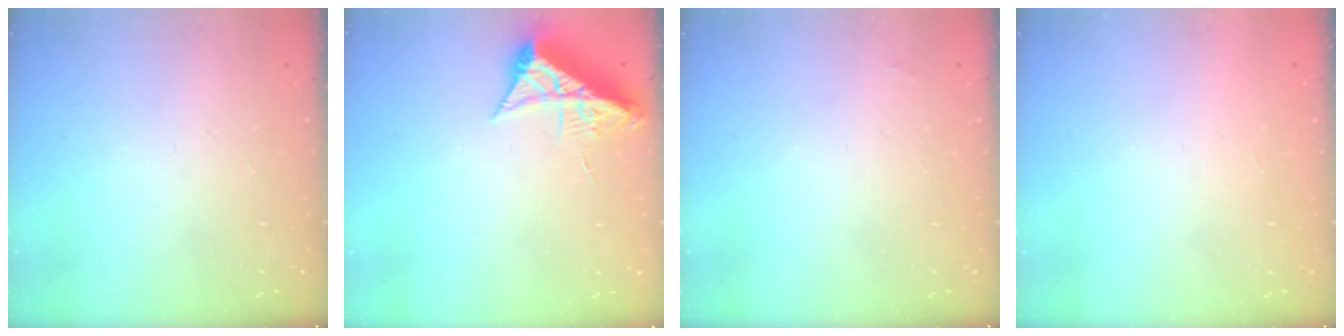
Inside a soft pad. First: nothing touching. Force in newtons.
{"total": 7.3, "press": 7.3, "slide": 0.2}
{"total": 1.3, "press": 1.3, "slide": 0.2}
{"total": 1.7, "press": 1.7, "slide": 0.1}